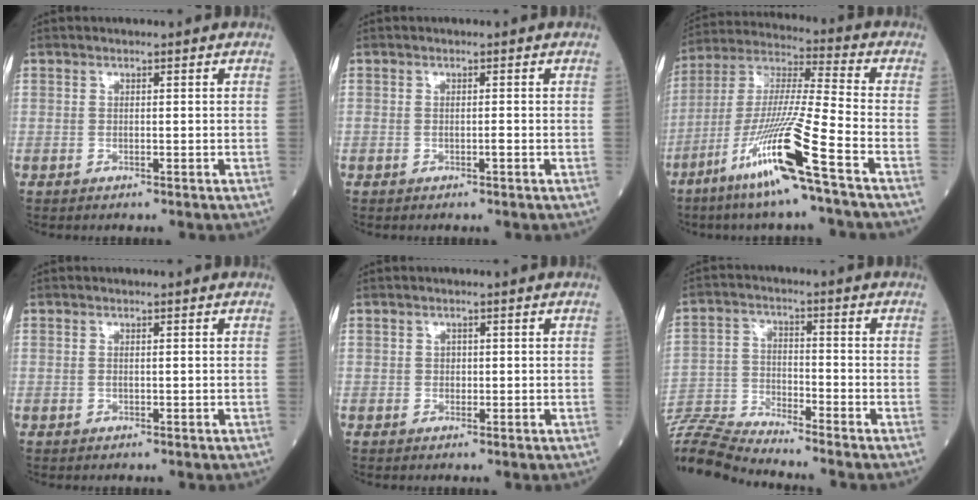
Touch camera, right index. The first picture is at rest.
{"total": 0.6, "force": [-0.2, 0.1, 0.6], "torque": [-0.014, 0.001, -0.004]}
{"total": 16.3, "force": [-8.3, -1.2, 14.0], "torque": [-0.289, -0.031, -0.161]}
{"total": 0.5, "force": [0.1, 0.2, 0.5], "torque": [-0.016, 0.000, 0.004]}
{"total": 1.0, "force": [0.1, 0.9, 0.4], "torque": [-0.004, 0.002, 0.002]}
{"total": 10.8, "force": [-10.6, -1.6, 1.2], "torque": [-0.023, 0.001, -0.206]}